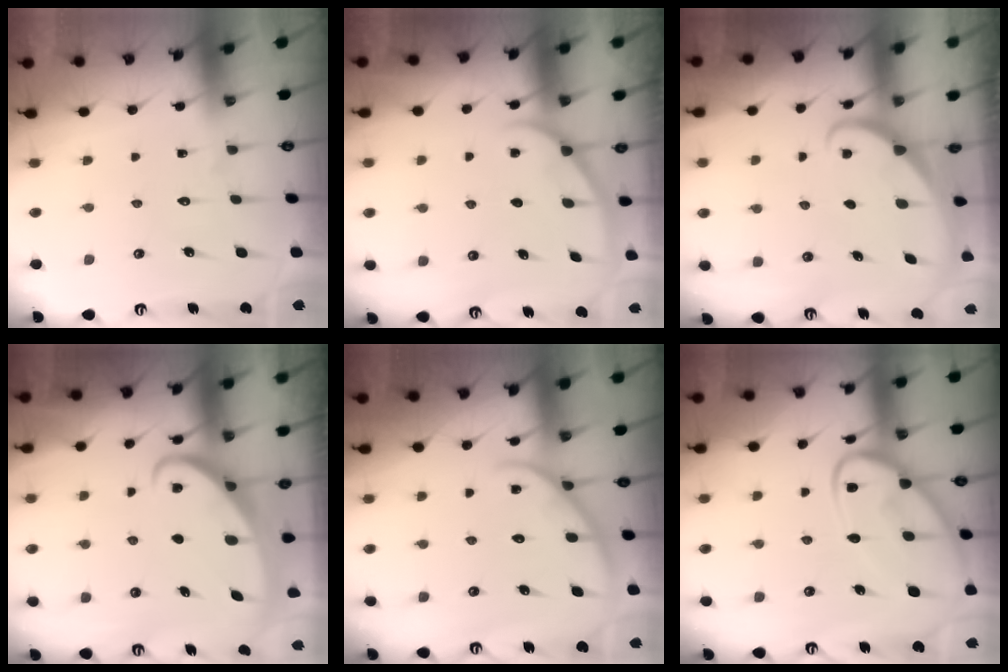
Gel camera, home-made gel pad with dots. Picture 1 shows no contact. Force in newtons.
{"total": 0.8, "press": 0.8, "slide": 0.2}
{"total": 1.6, "press": 1.6, "slide": 0.1}
{"total": 2.6, "press": 2.6, "slide": 0.4}
{"total": 3.7, "press": 3.7, "slide": 0.3}
{"total": 12.1, "press": 12.0, "slide": 1.1}